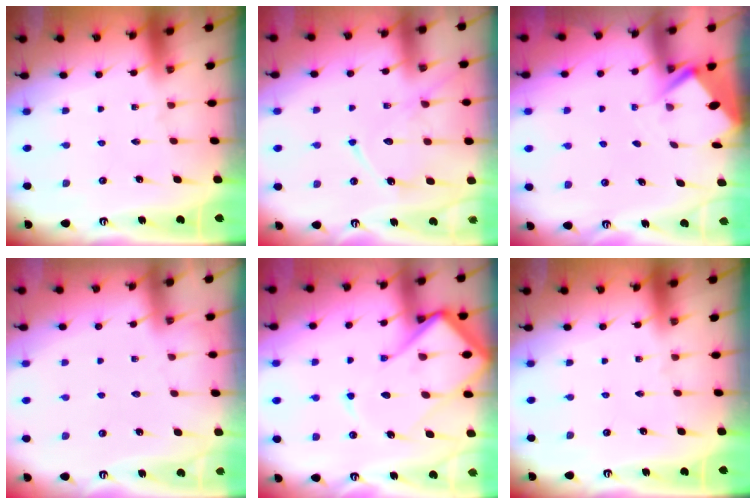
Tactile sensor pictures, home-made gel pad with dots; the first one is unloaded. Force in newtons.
{"total": 12.3, "press": 12.2, "slide": 1.1}
{"total": 2.8, "press": 2.8, "slide": 0.4}
{"total": 2.9, "press": 2.8, "slide": 0.4}
{"total": 17.7, "press": 17.6, "slide": 1.8}
{"total": 0.0}